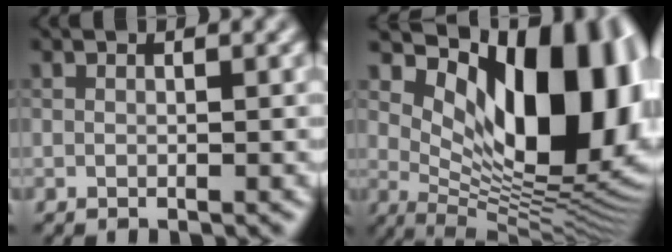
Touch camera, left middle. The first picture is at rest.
{"total": 15.3, "force": [4.6, 7.7, 12.4], "torque": [-0.149, -0.013, 0.085]}